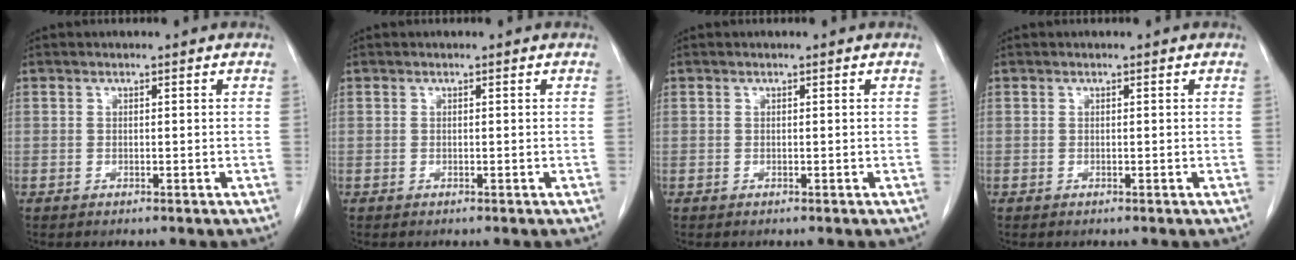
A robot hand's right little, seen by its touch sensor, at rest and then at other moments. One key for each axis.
{"total": 0.0}
{"total": 0.0}
{"total": 0.0}